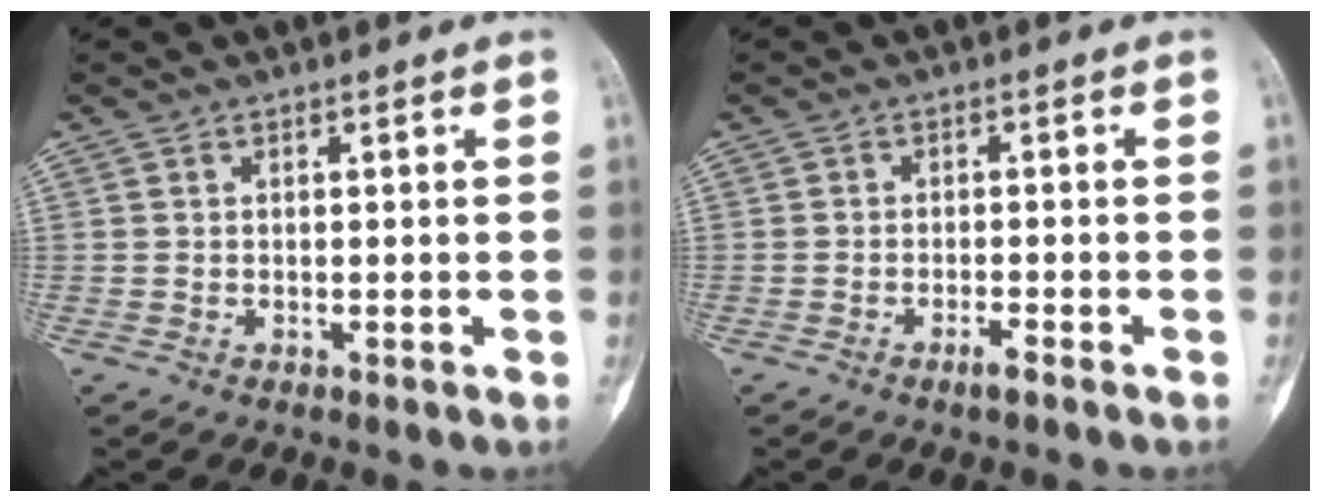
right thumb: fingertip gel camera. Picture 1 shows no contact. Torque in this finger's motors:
{"motor_torque": [0.45, -0.13, 0.45, 0.00, 0.05]}